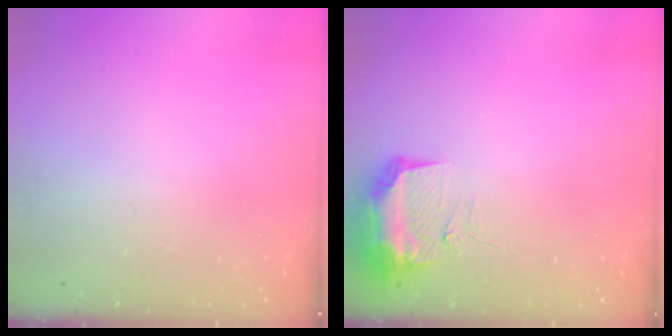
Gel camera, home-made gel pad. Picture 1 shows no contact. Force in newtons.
{"total": 9.5, "press": 9.4, "slide": 1.4}